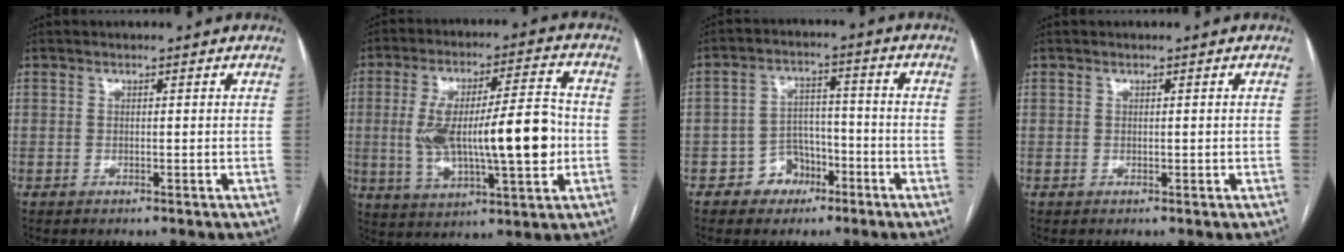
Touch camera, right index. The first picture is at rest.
{"total": 17.2, "force": [-1.1, 4.0, 16.7], "torque": [-0.302, 0.021, -0.006]}
{"total": 5.8, "force": [-3.2, 4.6, 1.6], "torque": [-0.022, 0.021, -0.044]}
{"total": 0.0}